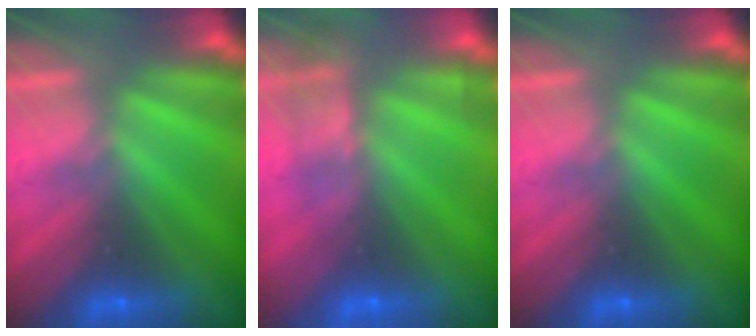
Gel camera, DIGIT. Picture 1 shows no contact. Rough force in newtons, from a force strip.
{"total": 2.3}
{"total": 0.0}